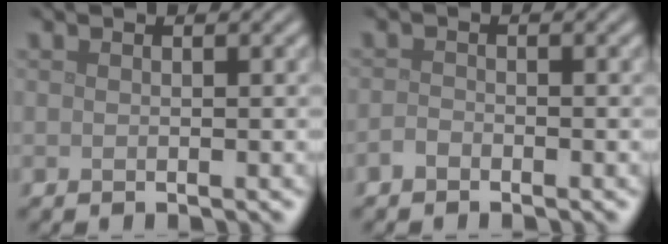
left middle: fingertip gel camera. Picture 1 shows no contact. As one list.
[{"total": 0.9, "force": [-0.7, 0.4, 0.3], "torque": [-0.007, 0.000, -0.016]}]